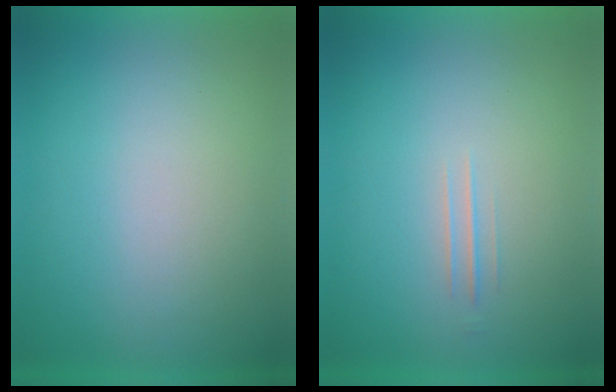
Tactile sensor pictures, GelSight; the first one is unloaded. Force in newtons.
{"total": 1.5}